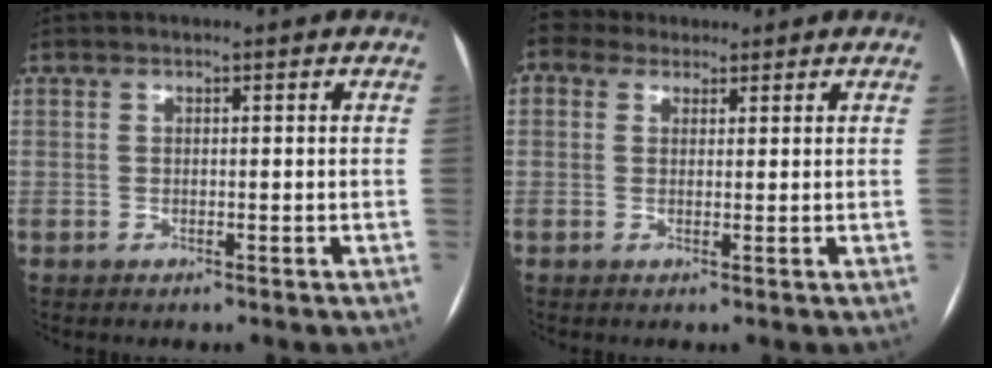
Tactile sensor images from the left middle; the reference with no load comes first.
{"total": 3.2, "force": [2.9, 1.4, 0.1], "torque": [-0.010, 0.027, 0.051]}